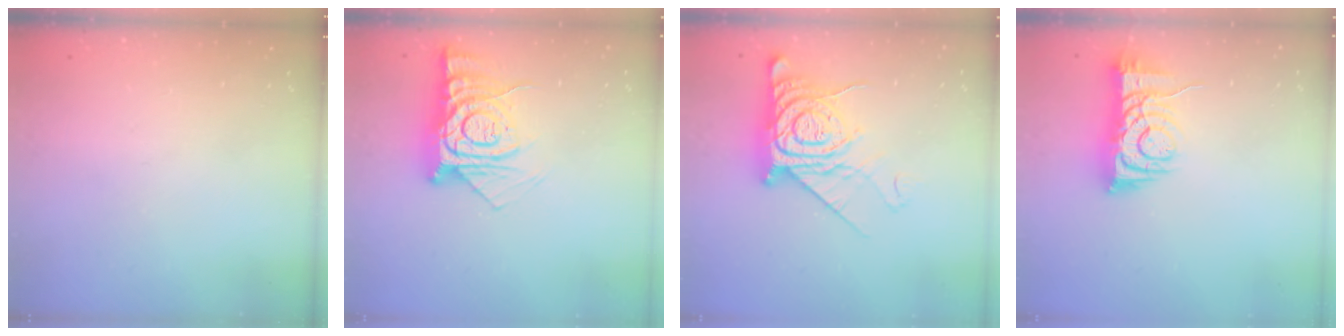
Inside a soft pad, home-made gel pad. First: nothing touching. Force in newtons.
{"total": 12.8, "press": 12.8, "slide": 1.0}
{"total": 15.0, "press": 15.0, "slide": 1.3}
{"total": 8.0, "press": 7.9, "slide": 1.3}